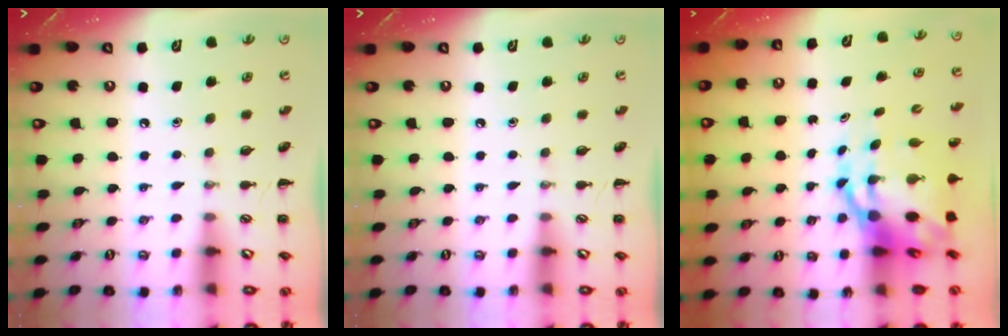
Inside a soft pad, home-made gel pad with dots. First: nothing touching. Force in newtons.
{"total": 0.0}
{"total": 11.2, "press": 10.8, "slide": 3.0}